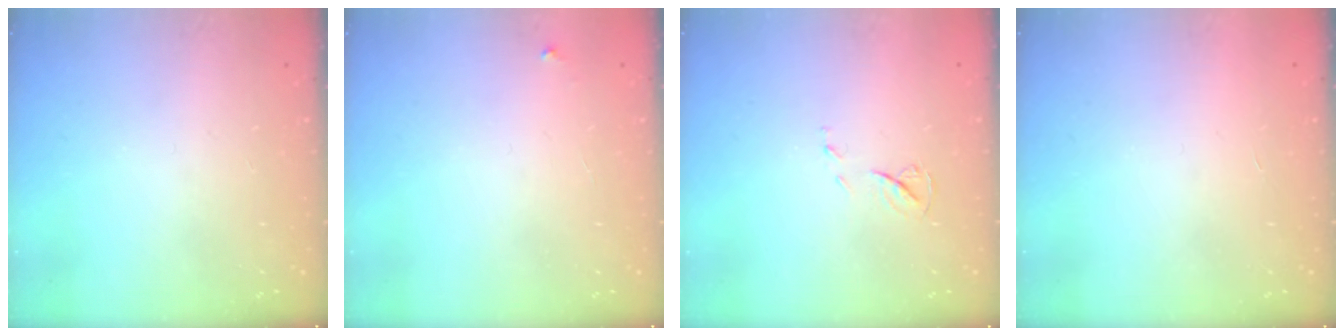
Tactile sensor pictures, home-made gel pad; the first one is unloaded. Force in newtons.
{"total": 2.2, "press": 2.2, "slide": 0.1}
{"total": 5.7, "press": 5.6, "slide": 0.5}
{"total": 1.6, "press": 1.6, "slide": 0.1}